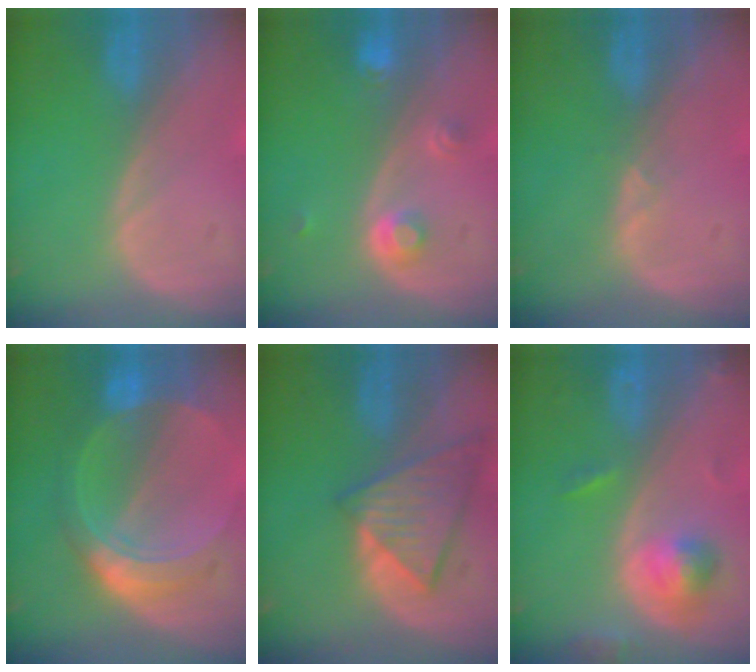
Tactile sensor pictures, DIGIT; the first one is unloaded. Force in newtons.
{"total": 3.1, "press": 2.8, "slide": 1.2}
{"total": 0.9, "press": 0.9, "slide": 0.3}
{"total": 8.3, "press": 8.3, "slide": 0.7}
{"total": 8.6, "press": 7.5, "slide": 4.2}
{"total": 5.4, "press": 4.9, "slide": 2.3}